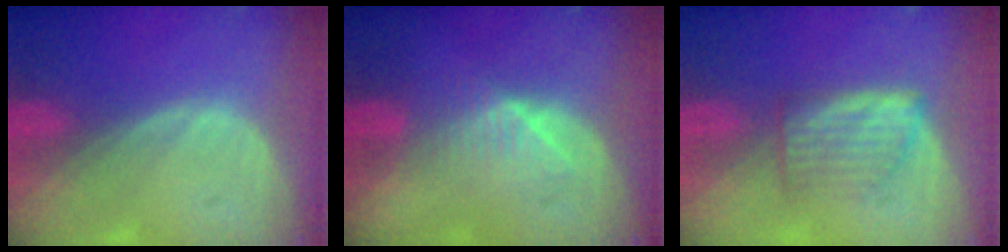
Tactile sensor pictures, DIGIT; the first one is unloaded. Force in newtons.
{"total": 4.5, "press": 4.4, "slide": 1.0}
{"total": 5.0, "press": 4.9, "slide": 1.2}